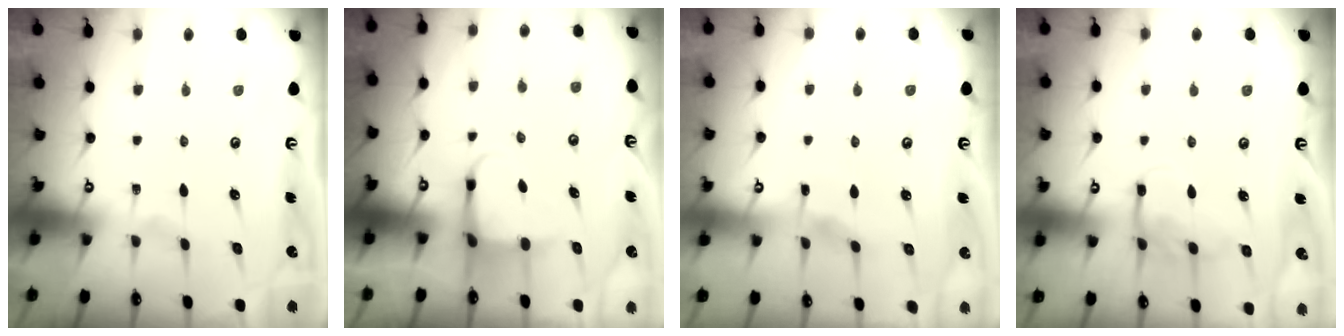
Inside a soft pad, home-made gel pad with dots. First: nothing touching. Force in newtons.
{"total": 3.9, "press": 3.9, "slide": 0.6}
{"total": 2.7, "press": 2.6, "slide": 0.4}
{"total": 13.1, "press": 13.1, "slide": 1.0}